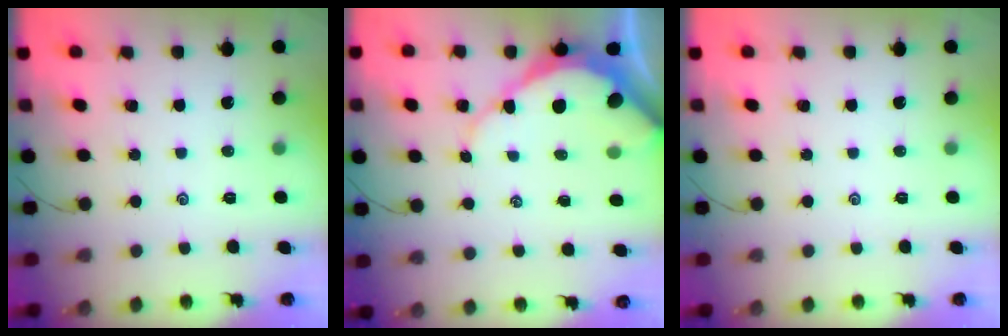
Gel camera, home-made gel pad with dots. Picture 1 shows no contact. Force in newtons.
{"total": 8.9, "press": 8.8, "slide": 0.8}
{"total": 0.0}